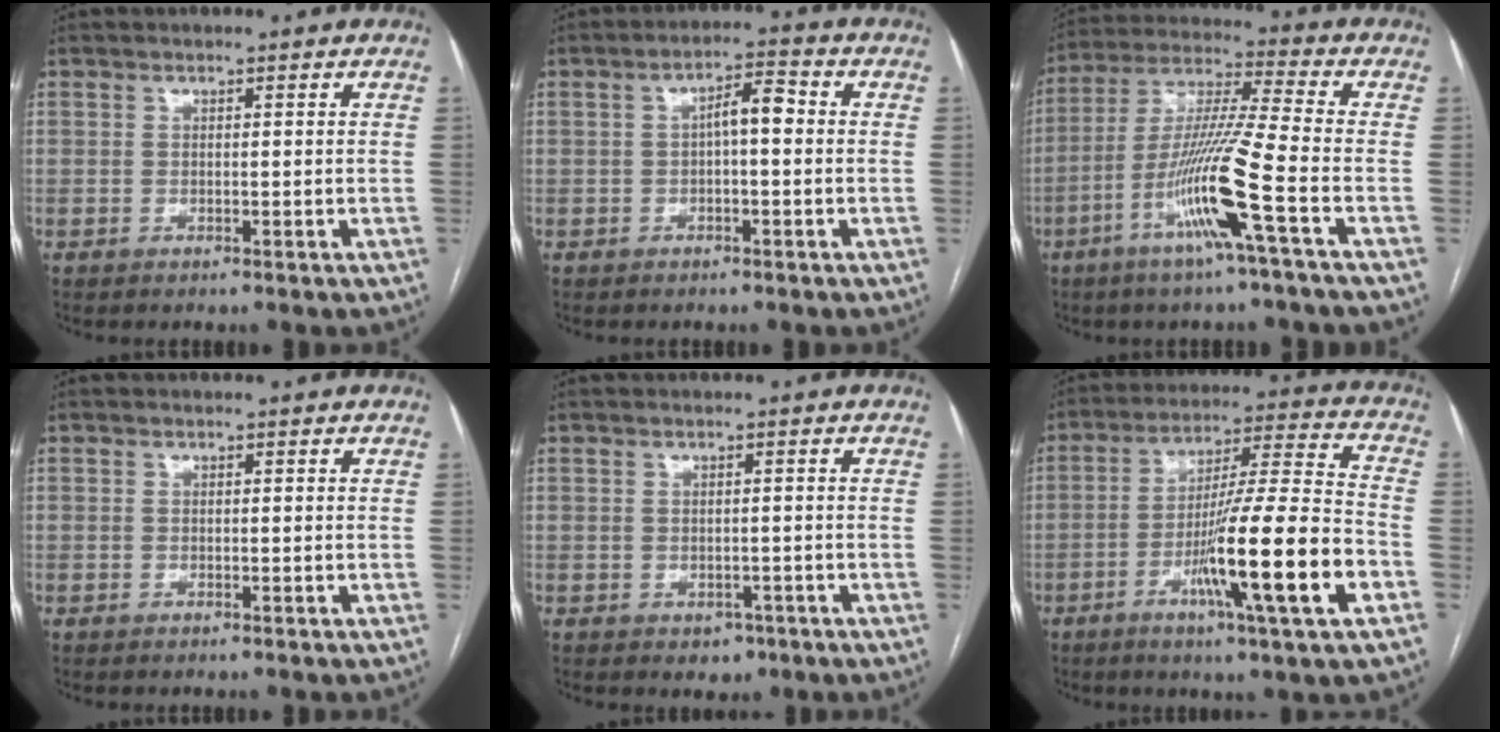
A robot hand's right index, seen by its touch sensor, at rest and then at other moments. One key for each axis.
{"total": 4.6, "fx": 0.2, "fy": 1.4, "fz": 4.4, "tx": -0.074, "ty": 0.023, "tz": 0.002}
{"total": 14.0, "fx": -5.8, "fy": -1.6, "fz": 12.7, "tx": -0.252, "ty": -0.010, "tz": -0.115}
{"total": 0.0}
{"total": 2.4, "fx": -1.2, "fy": 1.7, "fz": 1.1, "tx": -0.007, "ty": 0.003, "tz": -0.007}
{"total": 17.9, "fx": -6.4, "fy": -0.4, "fz": 16.8, "tx": -0.285, "ty": -0.013, "tz": -0.108}